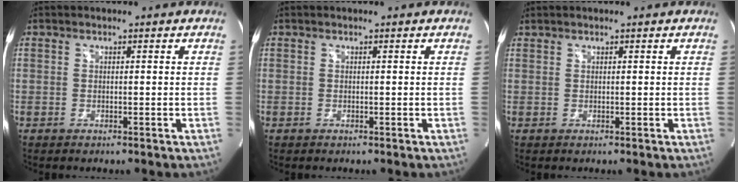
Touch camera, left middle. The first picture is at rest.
{"total": 0.0}
{"total": 0.6, "force": [0.6, 0.0, 0.1], "torque": [-0.009, 0.011, 0.017]}